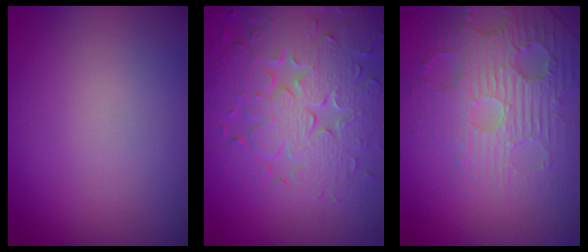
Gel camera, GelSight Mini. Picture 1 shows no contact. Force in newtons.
{"total": 8.3, "press": 6.3, "slide": 5.5}
{"total": 4.7, "press": 4.2, "slide": 2.1}